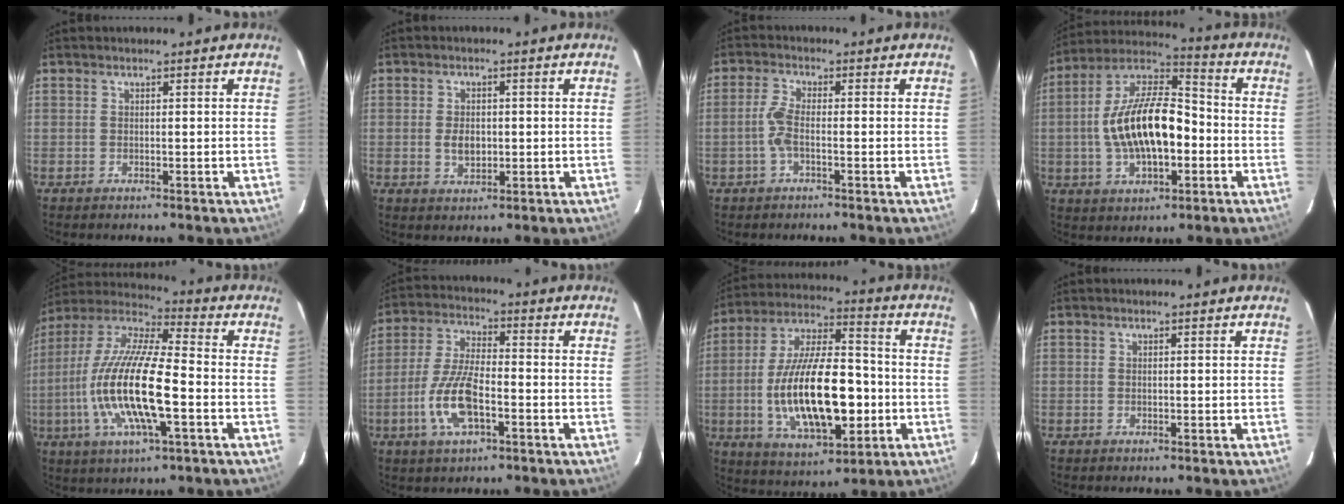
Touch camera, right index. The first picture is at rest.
{"total": 3.8, "force": [-0.4, 2.5, 2.8], "torque": [-0.051, -0.001, -0.005]}
{"total": 4.6, "force": [-1.4, 1.1, 4.2], "torque": [-0.100, 0.006, -0.031]}
{"total": 17.9, "force": [-2.6, 8.4, 15.6], "torque": [-0.298, 0.014, -0.046]}
{"total": 19.8, "force": [-4.4, 5.0, 18.7], "torque": [-0.372, -0.011, -0.091]}
{"total": 11.3, "force": [-4.2, 4.1, 9.7], "torque": [-0.208, -0.001, -0.079]}
{"total": 22.1, "force": [-4.1, 9.1, 19.7], "torque": [-0.380, 0.000, -0.058]}
{"total": 0.0}